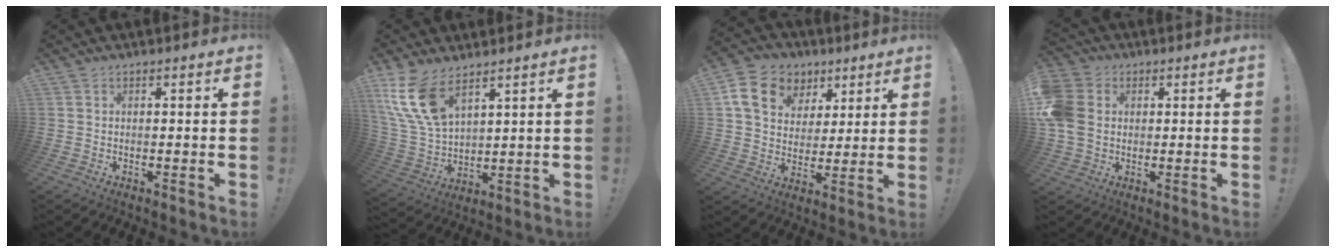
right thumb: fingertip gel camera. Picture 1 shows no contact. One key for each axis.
{"total": 14.5, "fx": 8.8, "fy": 7.2, "fz": 9.1, "tx": -0.207, "ty": -0.043, "tz": 0.169}
{"total": 14.7, "fx": 6.8, "fy": 11.1, "fz": 6.9, "tx": -0.104, "ty": -0.024, "tz": 0.133}
{"total": 11.0, "fx": 0.5, "fy": 9.0, "fz": 6.3, "tx": -0.133, "ty": 0.011, "tz": 0.015}